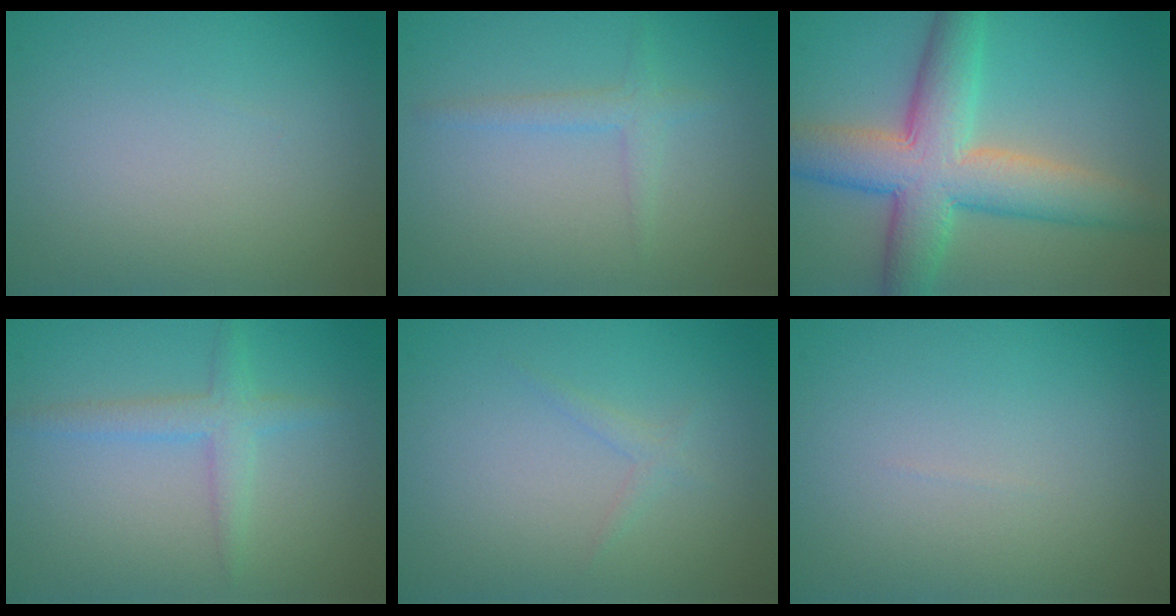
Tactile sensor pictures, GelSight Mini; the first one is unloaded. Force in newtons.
{"total": 1.5, "press": 1.5, "slide": 0.0}
{"total": 9.0, "press": 9.0, "slide": 0.4}
{"total": 2.3, "press": 2.3, "slide": 0.1}
{"total": 0.8, "press": 0.8, "slide": 0.0}
{"total": 0.0}